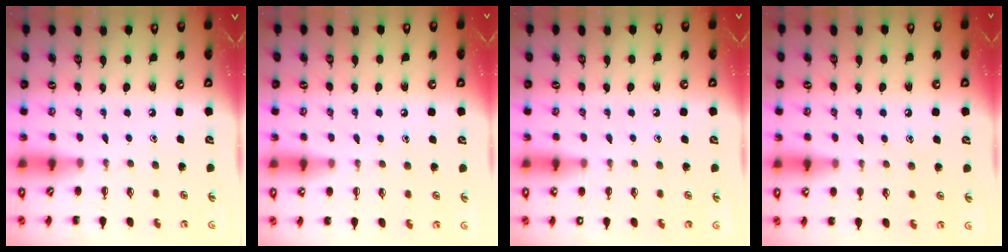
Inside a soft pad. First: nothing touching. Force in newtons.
{"total": 4.3, "press": 4.1, "slide": 1.4}
{"total": 1.9, "press": 1.9, "slide": 0.2}
{"total": 8.5, "press": 8.3, "slide": 1.9}